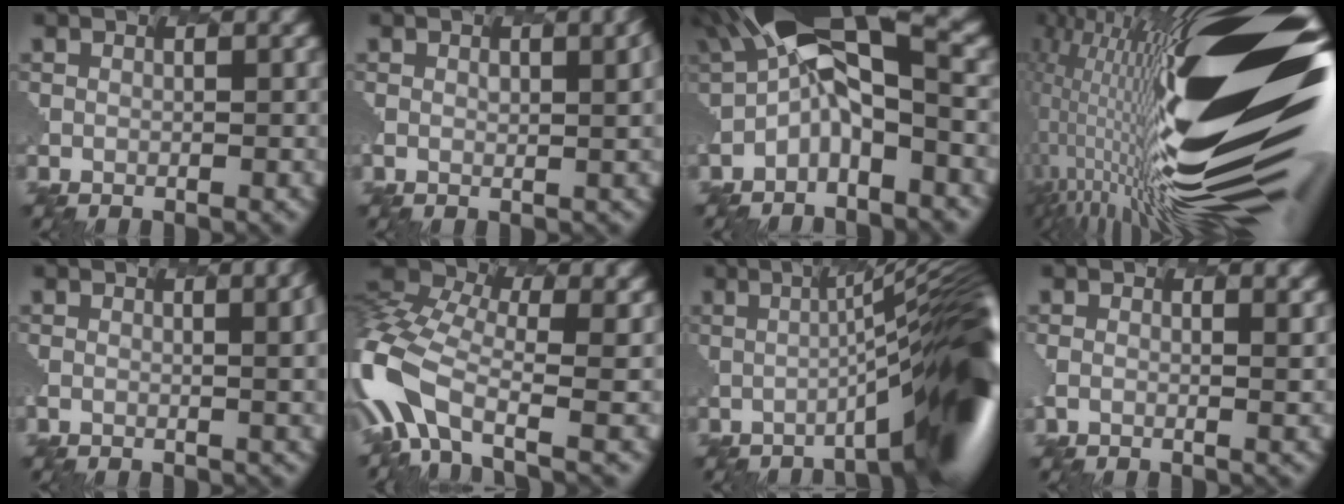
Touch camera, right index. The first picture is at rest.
{"total": 4.3, "force": [0.6, 2.0, 3.8], "torque": [-0.017, 0.003, -0.001]}
{"total": 9.6, "force": [0.2, 4.3, 8.6], "torque": [-0.152, 0.046, -0.019]}
{"total": 18.1, "force": [1.3, 4.6, 17.5], "torque": [-0.323, 0.029, -0.007]}
{"total": 5.2, "force": [1.0, 2.3, 4.6], "torque": [0.001, 0.032, -0.016]}
{"total": 7.2, "force": [-2.5, 3.8, 5.6], "torque": [-0.170, 0.008, -0.077]}
{"total": 11.2, "force": [-2.2, 2.1, 10.8], "torque": [-0.088, 0.021, -0.053]}
{"total": 0.7, "force": [0.5, -0.2, 0.3], "torque": [0.001, 0.007, -0.005]}